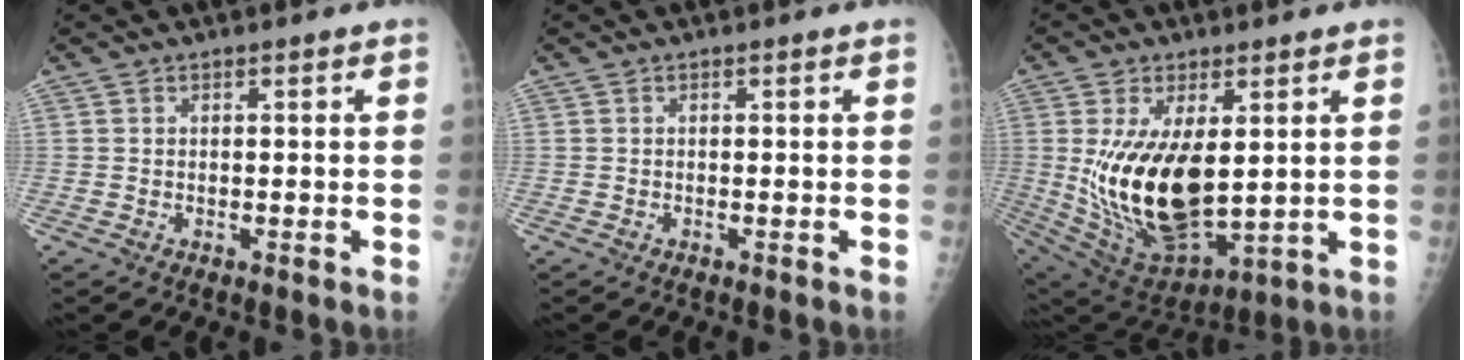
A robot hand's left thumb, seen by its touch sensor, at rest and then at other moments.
{"total": 0.0}
{"total": 18.5, "force": [1.7, 9.4, 15.8], "torque": [-0.283, -0.027, 0.058]}